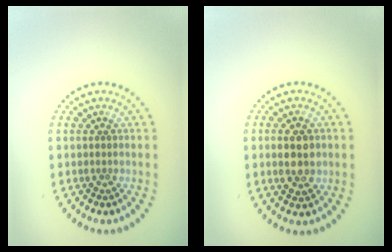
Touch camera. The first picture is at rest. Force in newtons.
{"total": 2.8, "press": 2.8, "slide": 0.2}